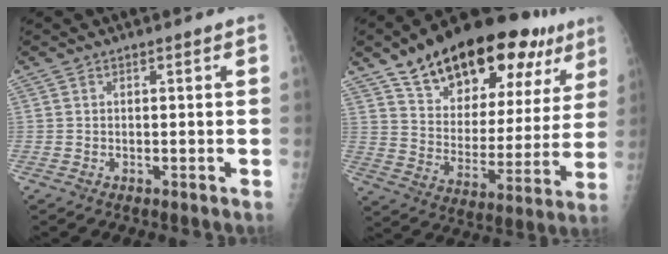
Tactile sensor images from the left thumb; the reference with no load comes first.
{"total": 28.2, "force": [17.7, 12.9, 17.8], "torque": [-0.234, -0.039, 0.271]}